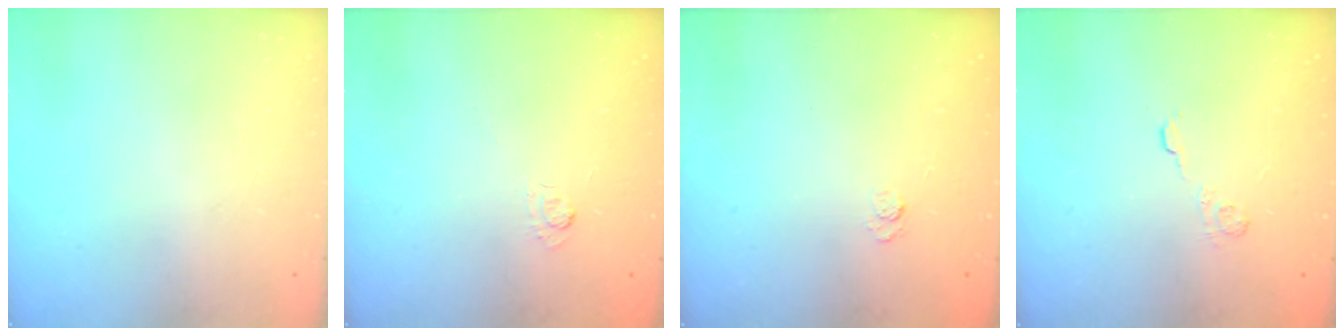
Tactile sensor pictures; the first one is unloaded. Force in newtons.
{"total": 2.1, "press": 1.5, "slide": 1.4}
{"total": 2.1, "press": 1.6, "slide": 1.3}
{"total": 2.9, "press": 2.5, "slide": 1.6}